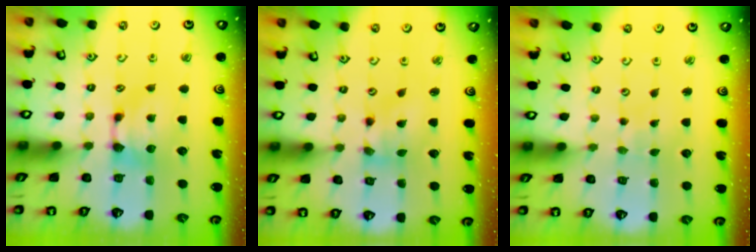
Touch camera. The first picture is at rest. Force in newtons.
{"total": 1.4, "press": 0.8, "slide": 1.2}
{"total": 5.7, "press": 5.7, "slide": 0.3}